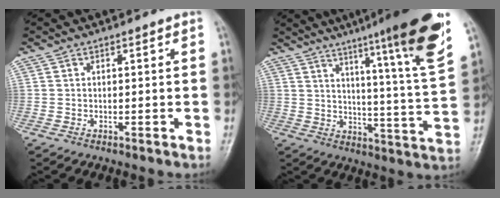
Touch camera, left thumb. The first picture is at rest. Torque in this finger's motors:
{"motor_torque": [1.13, -0.09, 1.53, -1.23, 0.33]}